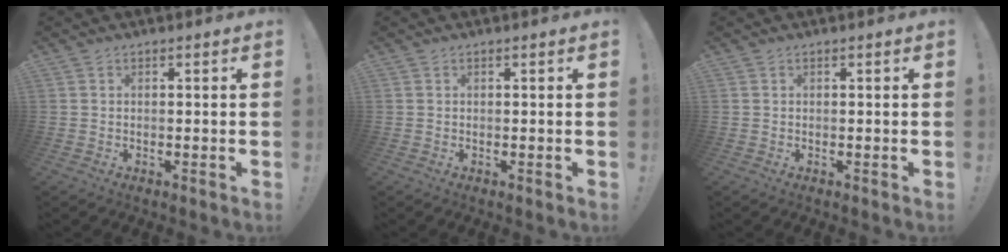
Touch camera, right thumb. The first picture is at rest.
{"total": 0.0}
{"total": 0.0}